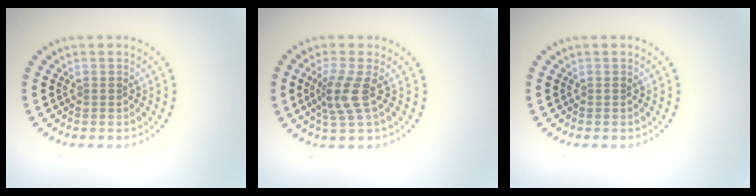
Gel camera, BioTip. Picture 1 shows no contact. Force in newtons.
{"total": 2.9, "press": 2.3, "slide": 1.8}
{"total": 0.0}